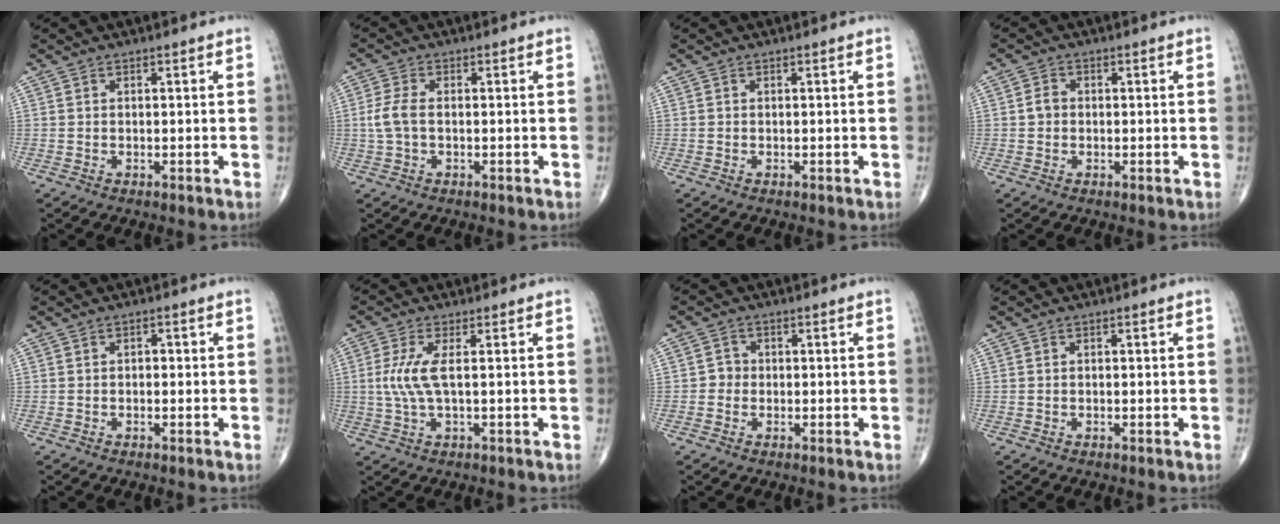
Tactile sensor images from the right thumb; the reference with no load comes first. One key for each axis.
{"total": 4.1, "fx": -0.2, "fy": 2.2, "fz": 3.5, "tx": -0.091, "ty": 0.007, "tz": -0.007}
{"total": 0.0}
{"total": 2.1, "fx": -0.1, "fy": 1.8, "fz": 1.1, "tx": -0.013, "ty": 0.007, "tz": -0.005}
{"total": 1.1, "fx": 0.0, "fy": 0.7, "fz": 0.8, "tx": -0.006, "ty": 0.003, "tz": -0.003}
{"total": 5.3, "fx": 0.4, "fy": 1.2, "fz": 5.1, "tx": -0.140, "ty": 0.000, "tz": 0.007}
{"total": 2.0, "fx": -0.4, "fy": 1.9, "fz": 0.6, "tx": 0.005, "ty": 0.008, "tz": -0.012}
{"total": 0.0}